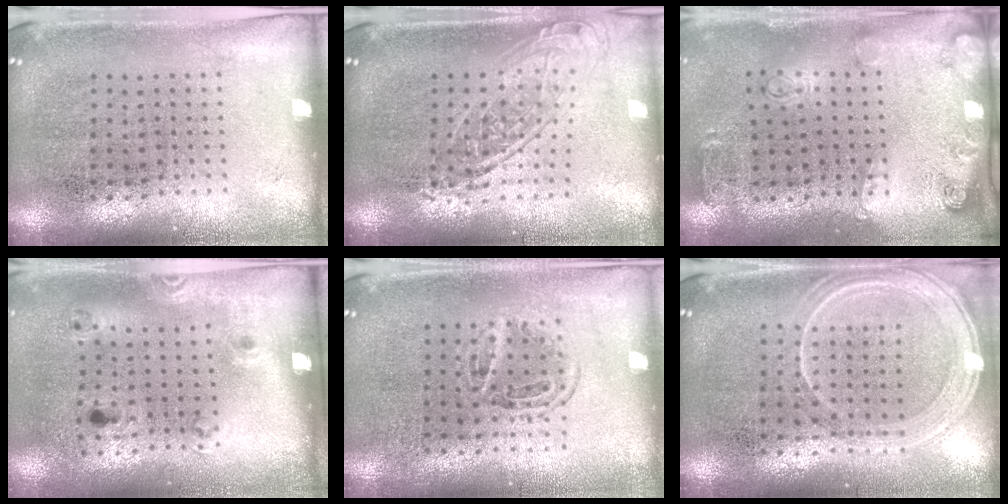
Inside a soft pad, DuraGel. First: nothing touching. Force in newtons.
{"total": 1.7, "press": 1.3, "slide": 1.0}
{"total": 2.1, "press": 1.3, "slide": 1.6}
{"total": 1.3, "press": 0.7, "slide": 1.1}
{"total": 1.1, "press": 0.9, "slide": 0.6}
{"total": 1.2, "press": 1.2, "slide": 0.3}